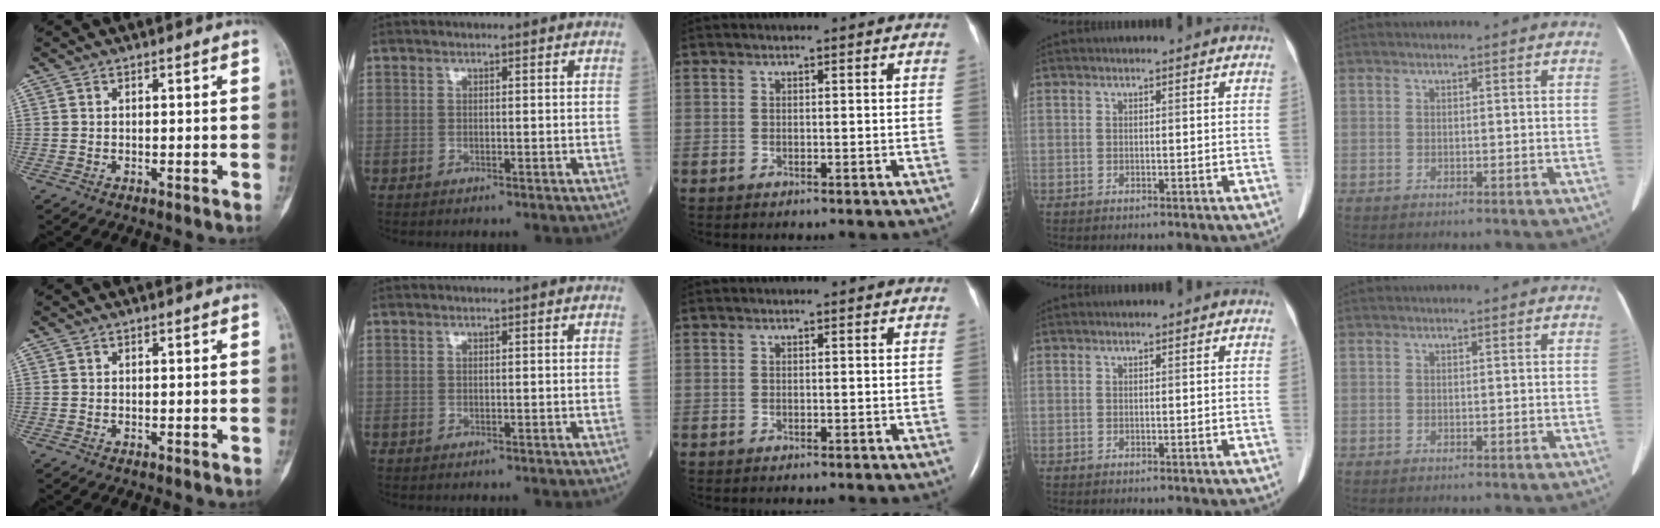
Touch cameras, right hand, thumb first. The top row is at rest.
{}